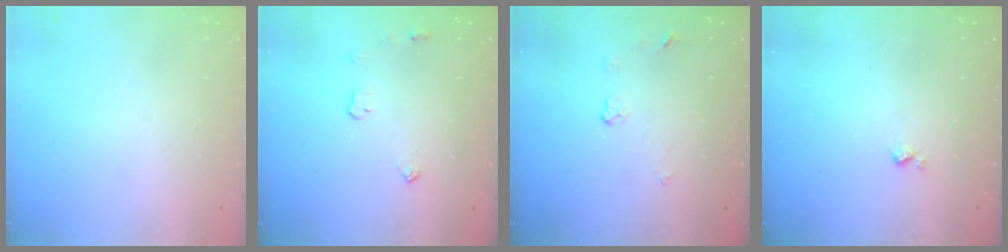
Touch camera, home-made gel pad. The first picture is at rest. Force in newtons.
{"total": 3.7, "press": 3.6, "slide": 0.6}
{"total": 4.9, "press": 4.9, "slide": 0.0}
{"total": 3.2, "press": 3.2, "slide": 0.5}